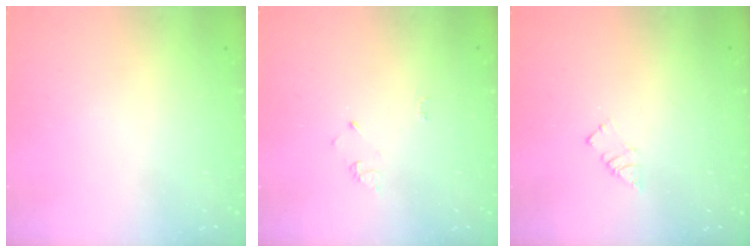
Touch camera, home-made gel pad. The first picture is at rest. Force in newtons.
{"total": 2.6, "press": 2.6, "slide": 0.4}
{"total": 3.3, "press": 3.3, "slide": 0.4}